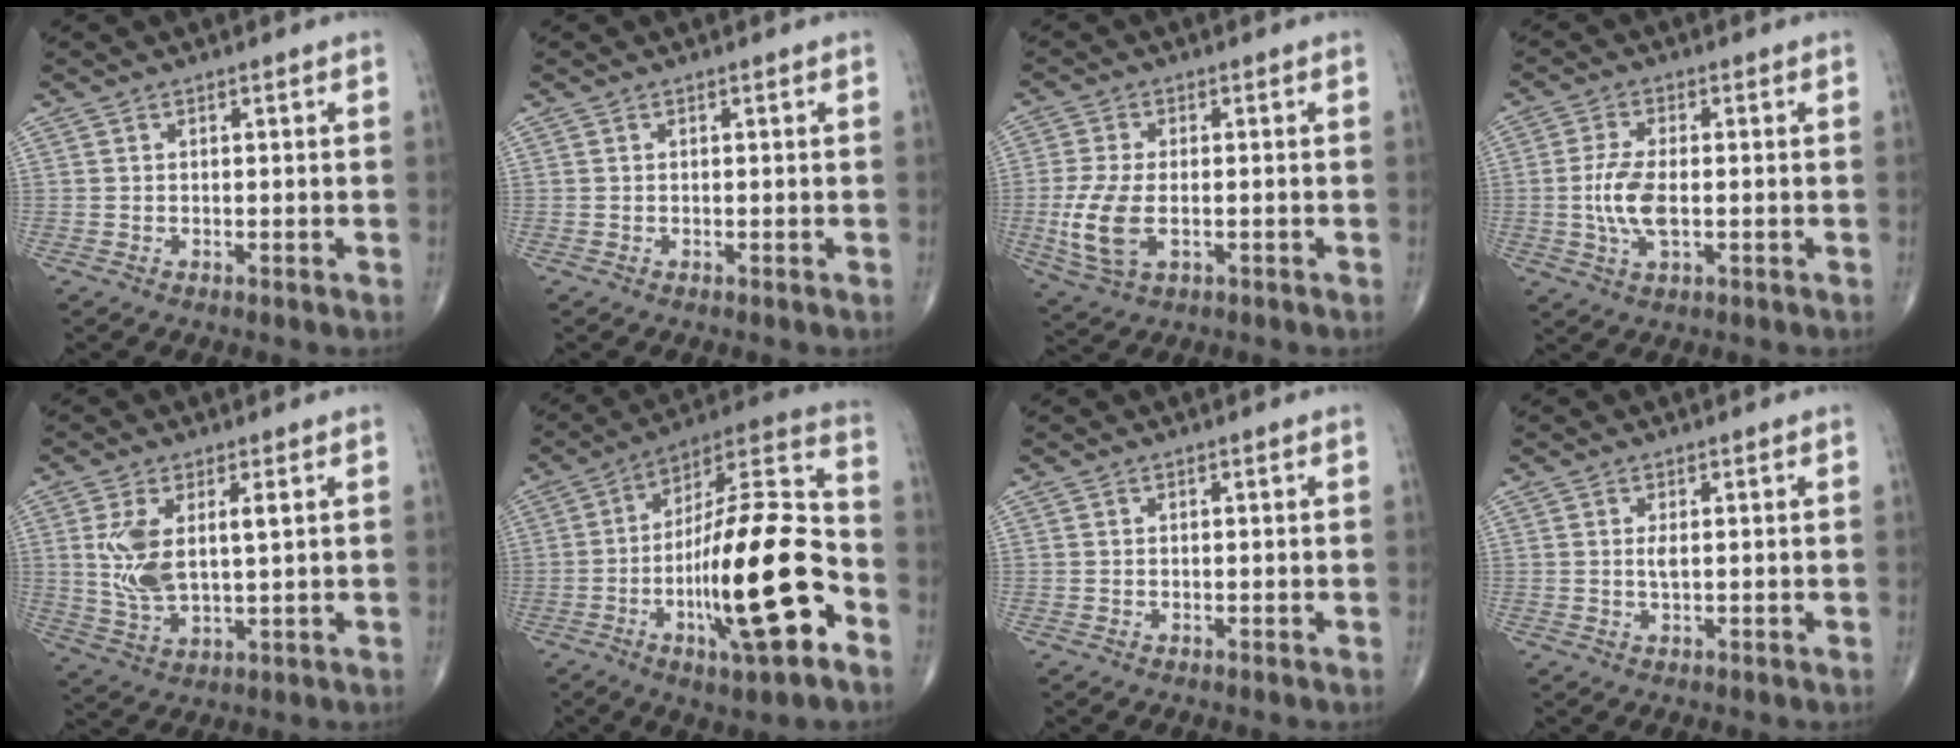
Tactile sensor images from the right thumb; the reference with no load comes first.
{"total": 0.0}
{"total": 9.0, "force": [-1.6, 4.8, 7.4], "torque": [-0.168, -0.006, -0.028]}
{"total": 7.1, "force": [-0.7, 3.1, 6.4], "torque": [-0.136, -0.001, -0.015]}
{"total": 9.1, "force": [2.1, 4.0, 8.0], "torque": [-0.164, -0.012, 0.049]}
{"total": 24.5, "force": [-7.9, 6.1, 22.3], "torque": [-0.375, 0.040, -0.121]}
{"total": 0.0}
{"total": 1.5, "force": [0.2, 0.4, 1.4], "torque": [-0.031, -0.003, 0.006]}